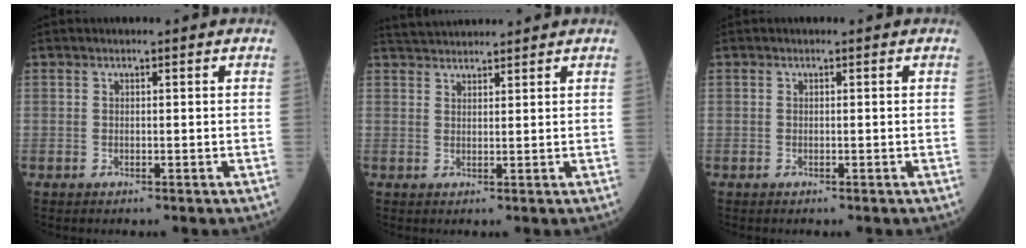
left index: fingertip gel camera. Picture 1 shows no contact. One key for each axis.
{"total": 5.5, "fx": 5.3, "fy": 0.4, "fz": 1.3, "tx": -0.026, "ty": 0.034, "tz": 0.093}
{"total": 0.0}